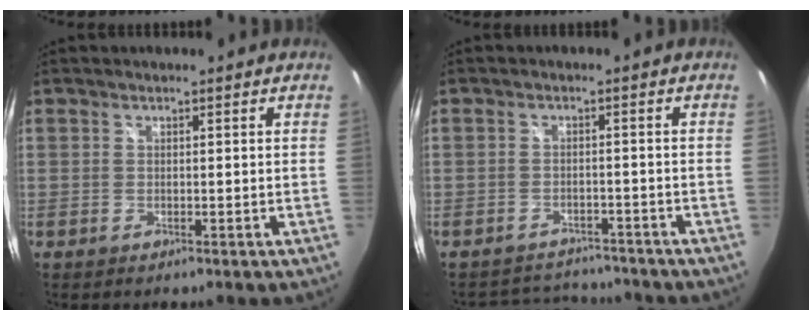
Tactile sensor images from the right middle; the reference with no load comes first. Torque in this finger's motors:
{"motor_torque": [-0.62, -0.24, -0.17, -0.03]}